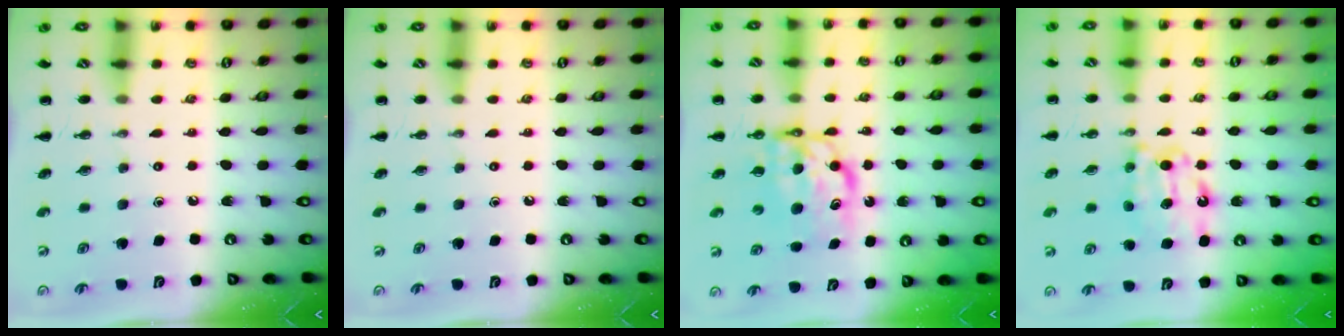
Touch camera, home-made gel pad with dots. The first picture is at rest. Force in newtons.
{"total": 0.0}
{"total": 7.5, "press": 7.3, "slide": 1.4}
{"total": 9.6, "press": 9.6, "slide": 0.7}